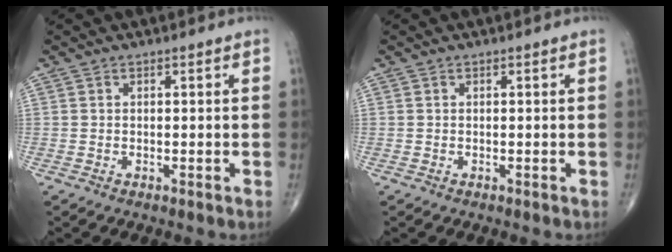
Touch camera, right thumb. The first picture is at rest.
{"total": 0.0}